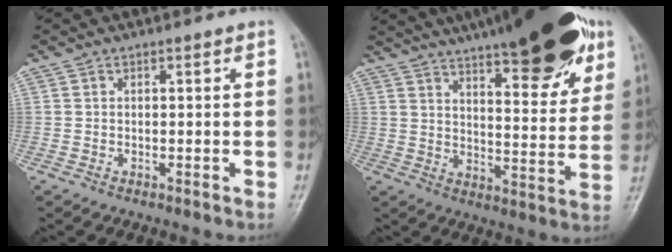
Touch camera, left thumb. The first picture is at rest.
{"total": 25.6, "force": [16.1, 7.7, 18.3], "torque": [-0.231, -0.033, 0.227]}